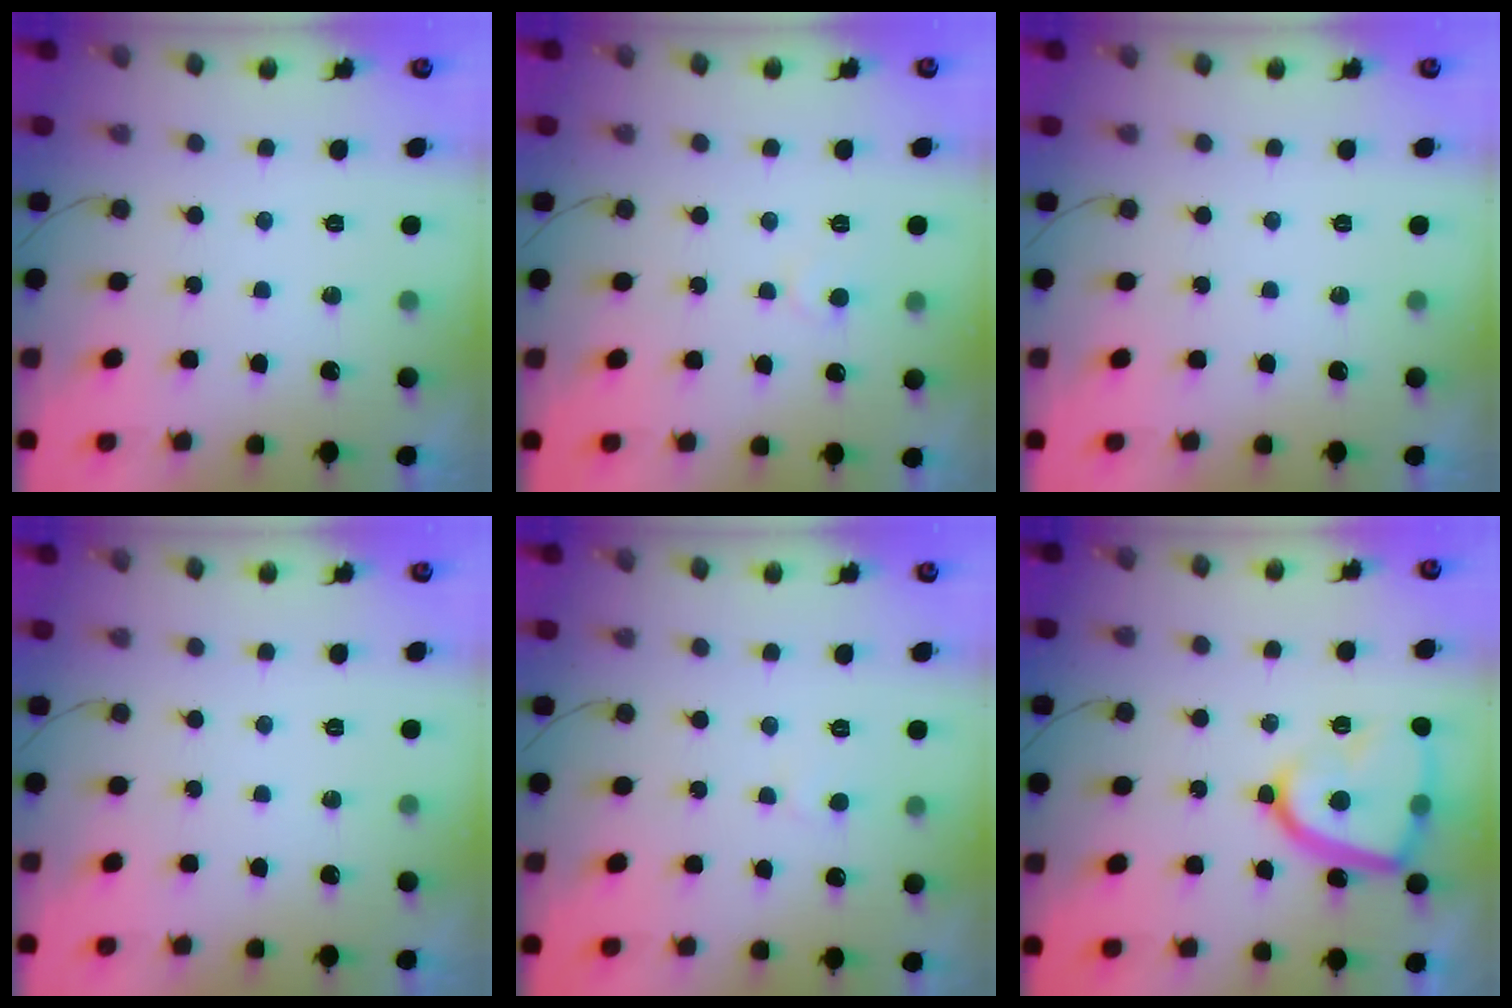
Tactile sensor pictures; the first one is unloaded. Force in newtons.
{"total": 4.7, "press": 4.6, "slide": 0.4}
{"total": 0.0}
{"total": 0.0}
{"total": 3.2, "press": 3.2, "slide": 0.2}
{"total": 16.8, "press": 16.8, "slide": 1.5}